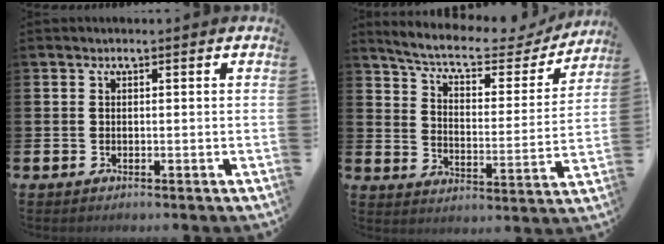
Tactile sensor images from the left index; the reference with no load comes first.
{"total": 6.6, "force": [5.8, 1.8, 2.7], "torque": [-0.078, -0.043, 0.092]}